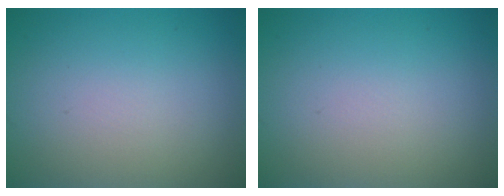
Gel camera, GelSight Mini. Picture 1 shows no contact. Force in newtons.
{"total": 0.0}